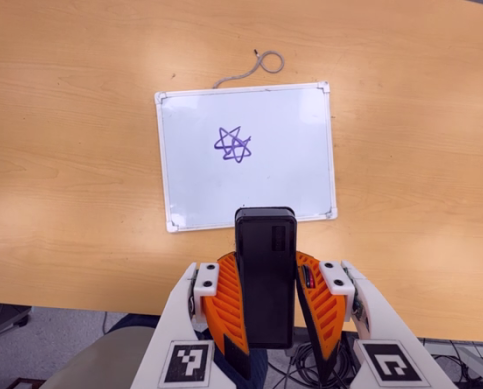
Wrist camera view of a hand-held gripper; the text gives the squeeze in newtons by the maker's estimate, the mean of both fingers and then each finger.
{"total": 10.4, "left": 8.6, "right": 12.2}